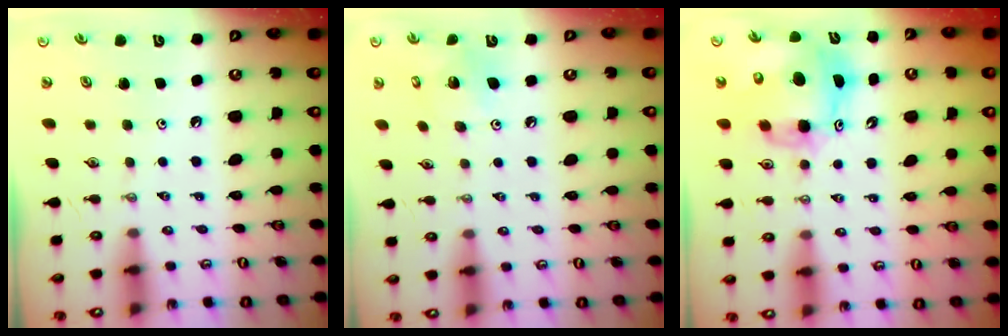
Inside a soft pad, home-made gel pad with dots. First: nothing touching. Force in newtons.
{"total": 6.8, "press": 6.8, "slide": 0.1}
{"total": 12.6, "press": 12.5, "slide": 1.7}